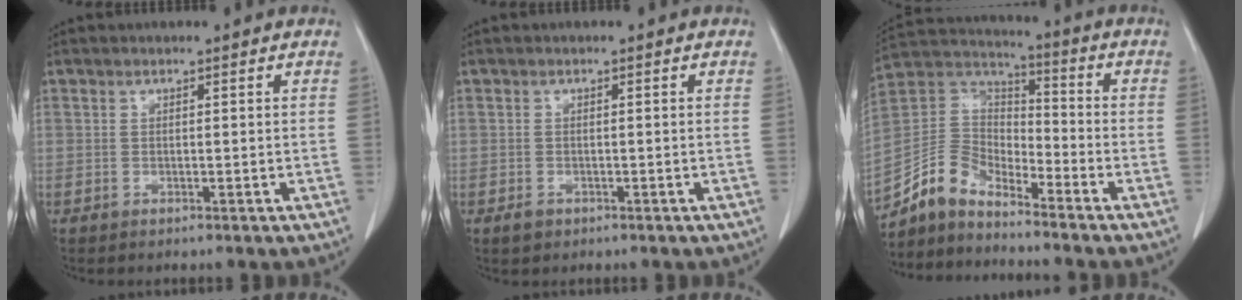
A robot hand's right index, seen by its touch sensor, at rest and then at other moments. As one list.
[{"total": 1.5, "force": [-0.9, 1.1, 0.6], "torque": [-0.010, 0.002, -0.011]}, {"total": 9.1, "force": [-8.1, 3.1, 2.6], "torque": [-0.066, 0.035, -0.168]}]